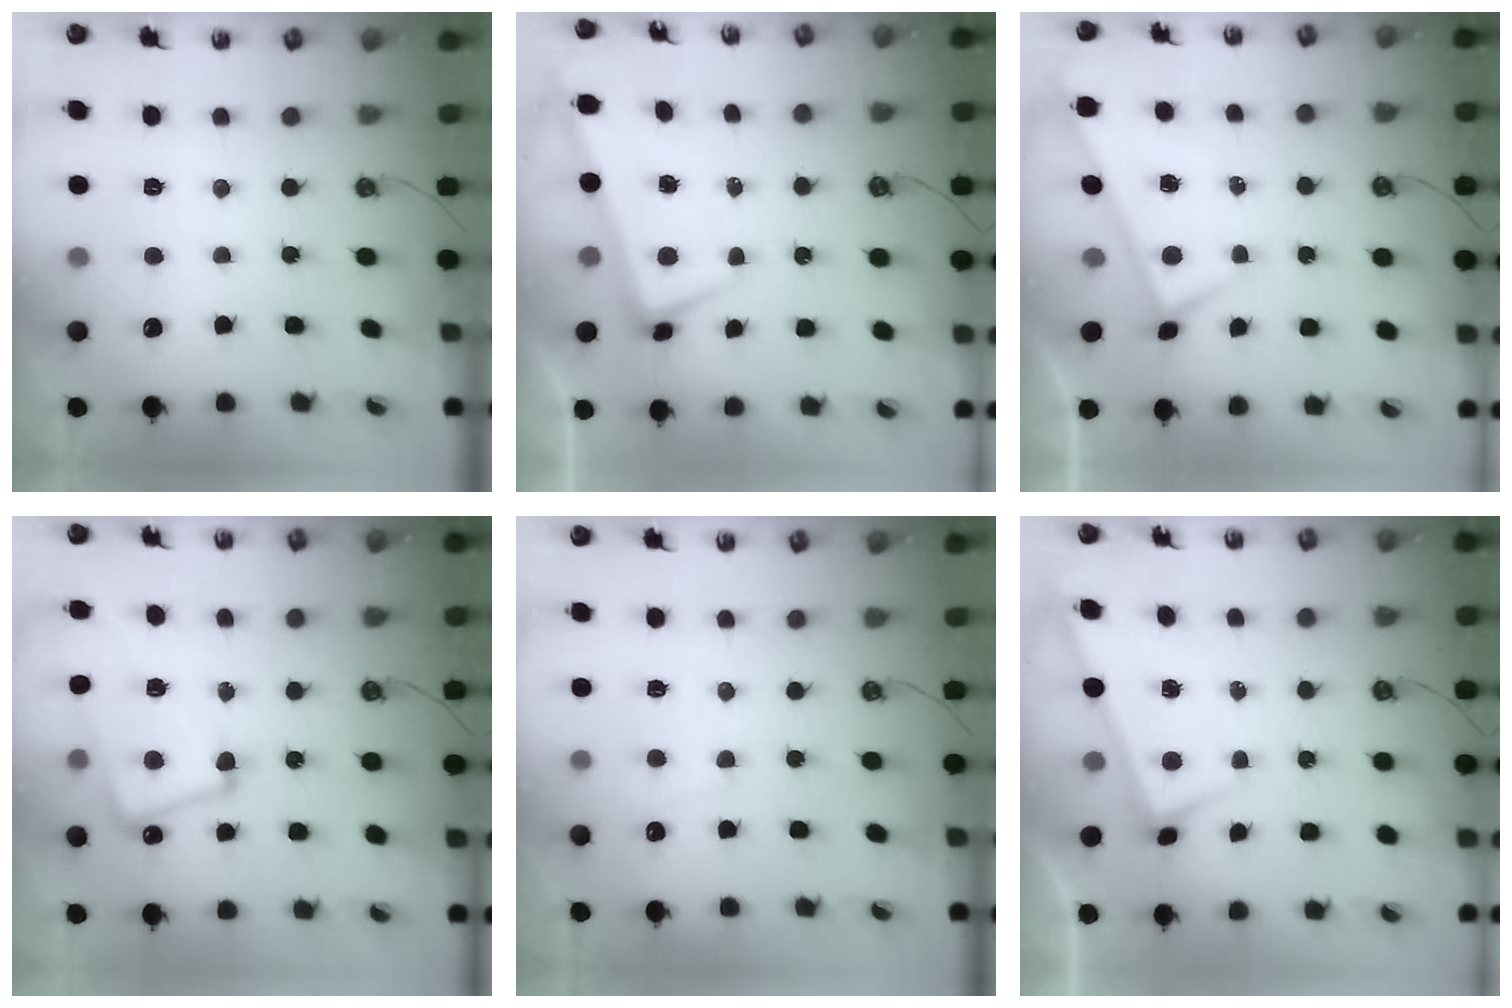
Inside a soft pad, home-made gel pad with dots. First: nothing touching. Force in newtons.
{"total": 2.0, "press": 1.1, "slide": 1.7}
{"total": 0.0}
{"total": 8.5, "press": 8.4, "slide": 1.6}
{"total": 1.0, "press": 0.9, "slide": 0.5}
{"total": 3.1, "press": 3.1, "slide": 0.2}